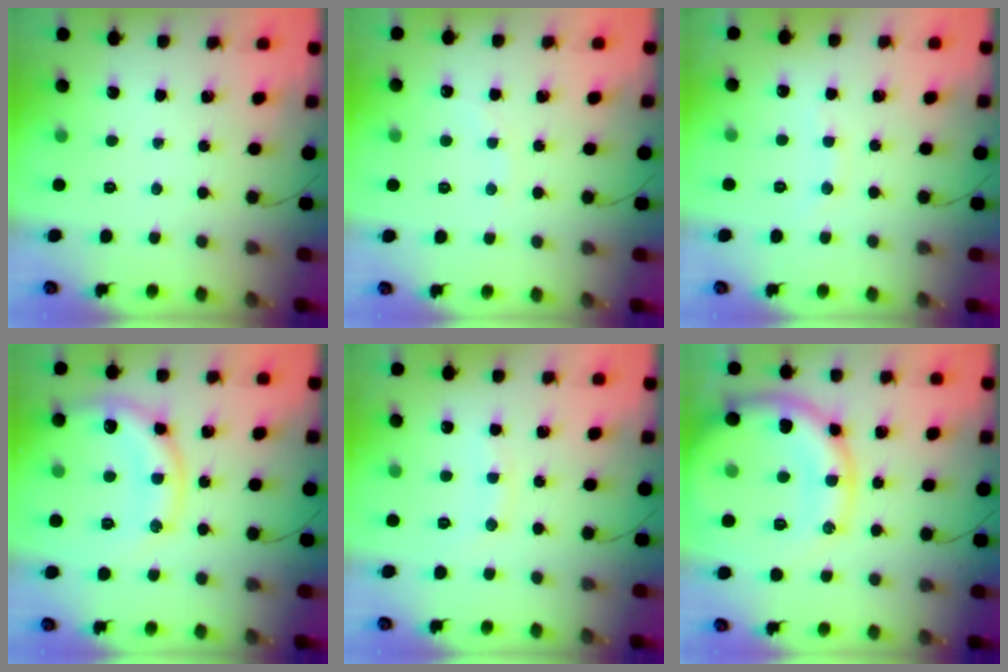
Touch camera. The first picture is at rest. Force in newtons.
{"total": 3.9, "press": 3.7, "slide": 1.1}
{"total": 5.4, "press": 5.4, "slide": 0.7}
{"total": 14.7, "press": 14.6, "slide": 1.5}
{"total": 7.3, "press": 7.2, "slide": 1.2}
{"total": 19.2, "press": 19.1, "slide": 1.2}